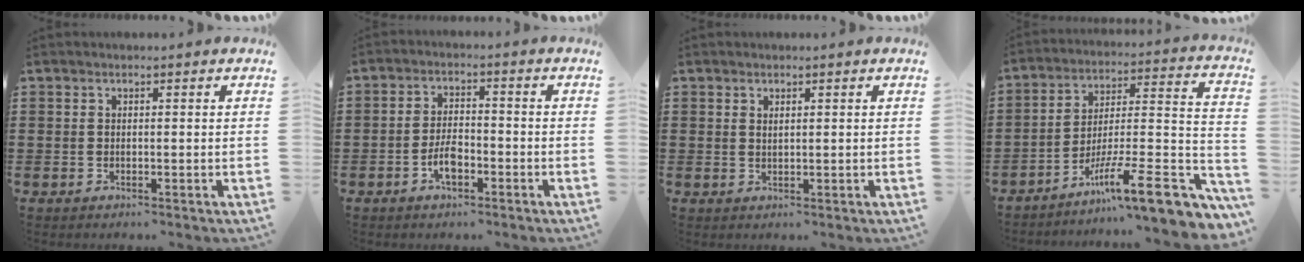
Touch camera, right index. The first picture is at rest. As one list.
[{"total": 4.3, "force": [-2.0, 1.9, 3.3], "torque": [-0.071, 0.002, -0.040]}, {"total": 0.7, "force": [0.5, 0.3, 0.4], "torque": [-0.009, 0.002, 0.009]}, {"total": 13.9, "force": [-9.0, 2.4, 10.3], "torque": [-0.142, 0.018, -0.155]}]